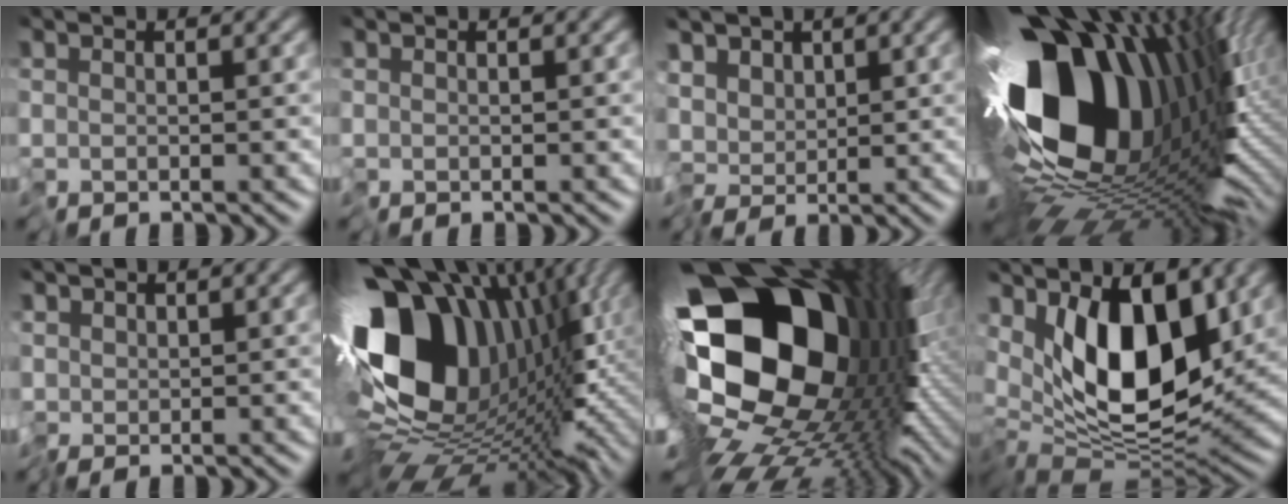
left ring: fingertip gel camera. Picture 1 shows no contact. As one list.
[{"total": 0.0}, {"total": 2.8, "force": [-0.1, 2.2, 1.7], "torque": [-0.028, 0.012, -0.014]}, {"total": 18.7, "force": [2.8, 11.6, 14.3], "torque": [-0.249, -0.059, 0.077]}, {"total": 1.0, "force": [0.4, 0.9, 0.1], "torque": [-0.008, 0.006, 0.008]}, {"total": 17.1, "force": [2.2, 11.8, 12.2], "torque": [-0.221, -0.005, 0.041]}, {"total": 21.6, "force": [0.9, 15.0, 15.5], "torque": [-0.243, -0.015, -0.023]}, {"total": 10.6, "force": [2.5, 4.7, 9.2], "torque": [-0.140, -0.005, 0.036]}]